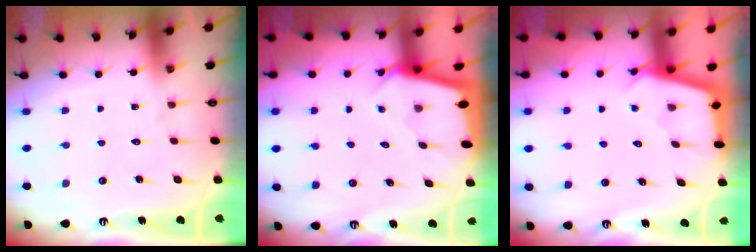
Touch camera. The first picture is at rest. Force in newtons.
{"total": 2.3, "press": 2.3, "slide": 0.2}
{"total": 3.0, "press": 3.0, "slide": 0.3}